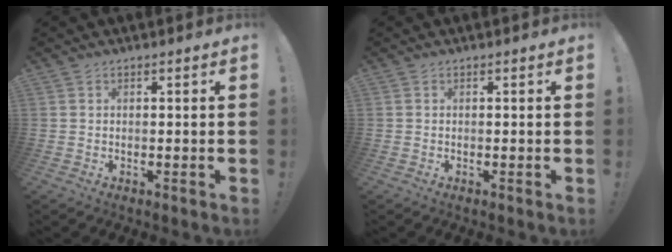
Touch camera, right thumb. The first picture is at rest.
{"total": 0.0}